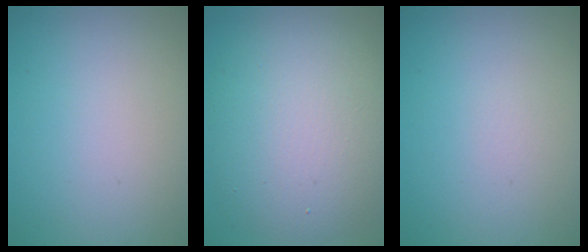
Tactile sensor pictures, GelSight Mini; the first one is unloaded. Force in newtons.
{"total": 9.9, "press": 9.9, "slide": 0.4}
{"total": 0.0}